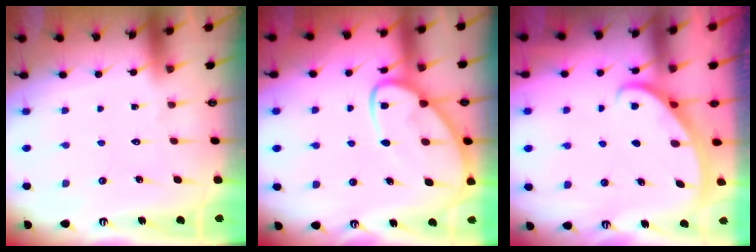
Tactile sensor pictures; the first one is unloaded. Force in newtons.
{"total": 10.7, "press": 10.7, "slide": 0.9}
{"total": 3.1, "press": 3.1, "slide": 0.1}